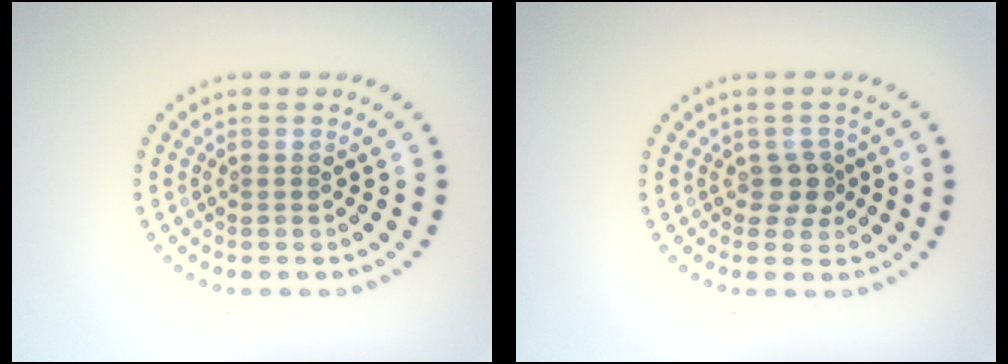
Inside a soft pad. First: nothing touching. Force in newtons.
{"total": 1.8, "press": 1.6, "slide": 0.8}